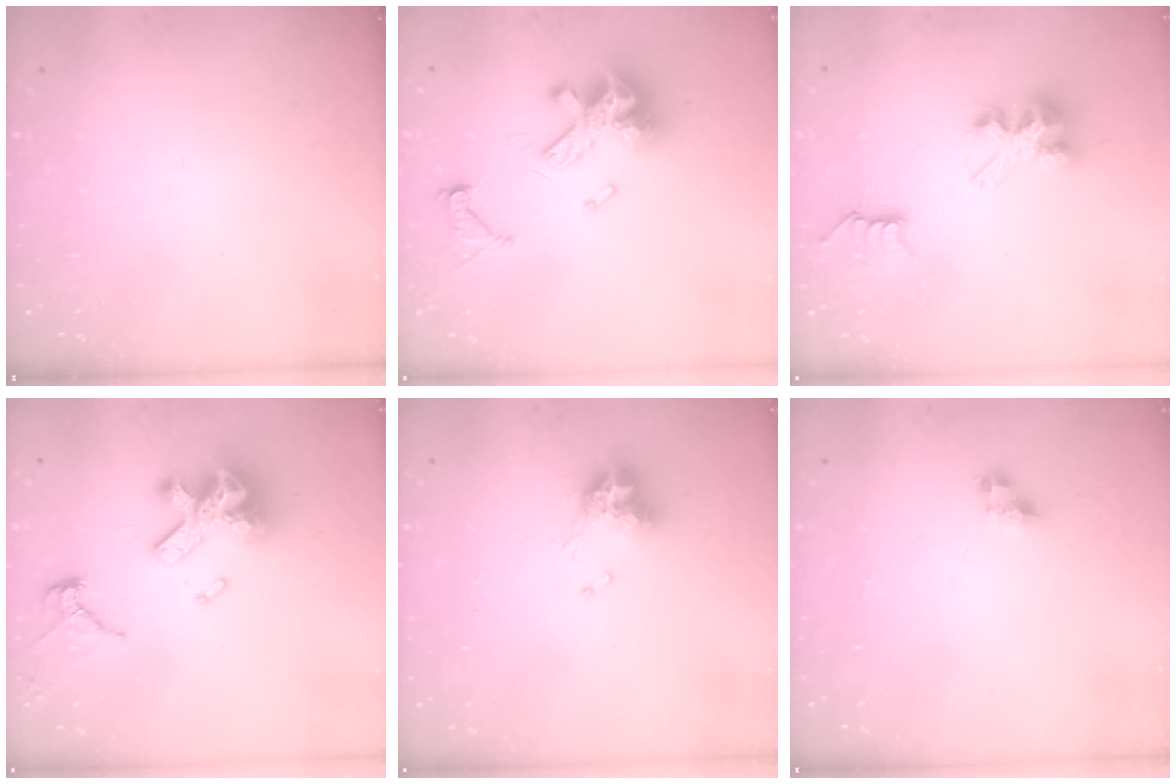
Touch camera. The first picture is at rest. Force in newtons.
{"total": 13.8, "press": 13.8, "slide": 1.3}
{"total": 6.6, "press": 6.6, "slide": 0.1}
{"total": 14.5, "press": 13.9, "slide": 4.0}
{"total": 9.3, "press": 9.3, "slide": 0.8}
{"total": 5.0, "press": 5.0, "slide": 0.7}